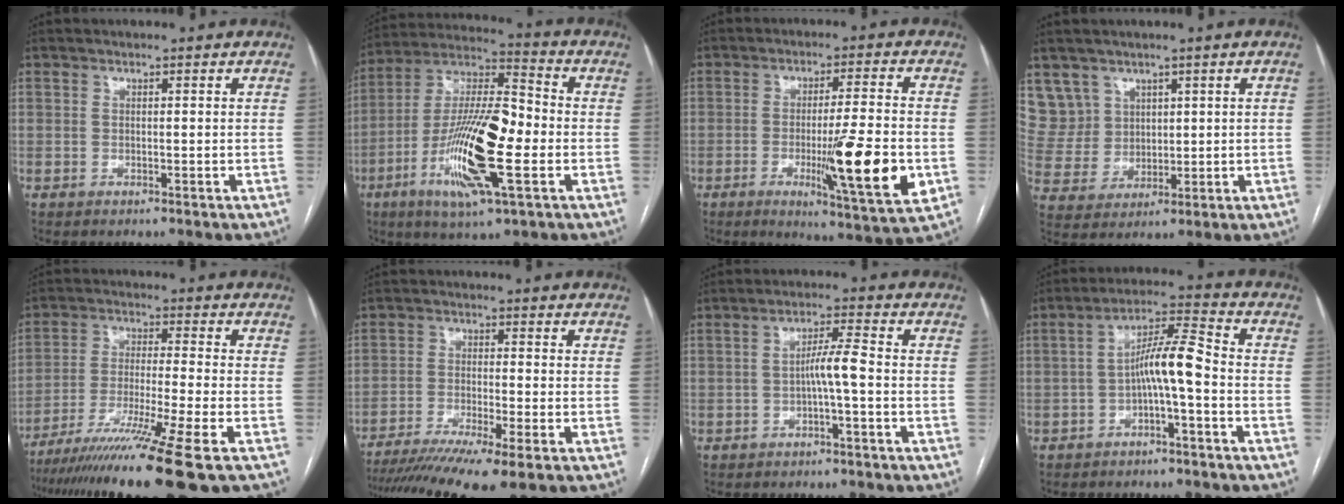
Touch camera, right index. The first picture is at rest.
{"total": 18.7, "force": [-4.2, 3.9, 17.8], "torque": [-0.346, -0.003, -0.074]}
{"total": 14.3, "force": [-3.5, 0.5, 13.9], "torque": [-0.212, -0.029, -0.052]}
{"total": 7.7, "force": [4.6, 6.1, -0.1], "torque": [-0.002, 0.018, 0.109]}
{"total": 15.8, "force": [-11.2, -2.4, 10.8], "torque": [-0.189, -0.046, -0.188]}
{"total": 13.0, "force": [-9.7, -0.2, 8.6], "torque": [-0.144, -0.025, -0.156]}
{"total": 4.1, "force": [-1.0, -0.1, 4.0], "torque": [-0.067, 0.011, -0.016]}
{"total": 7.4, "force": [-1.8, 0.5, 7.1], "torque": [-0.126, 0.026, -0.032]}